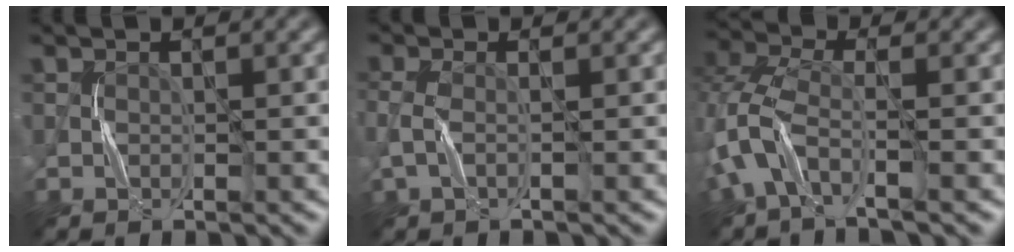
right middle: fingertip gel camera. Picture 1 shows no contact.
{"total": 1.8, "force": [-0.2, 0.6, 1.6], "torque": [-0.044, 0.002, -0.010]}
{"total": 4.8, "force": [-1.7, 2.4, 3.8], "torque": [-0.099, 0.007, -0.046]}